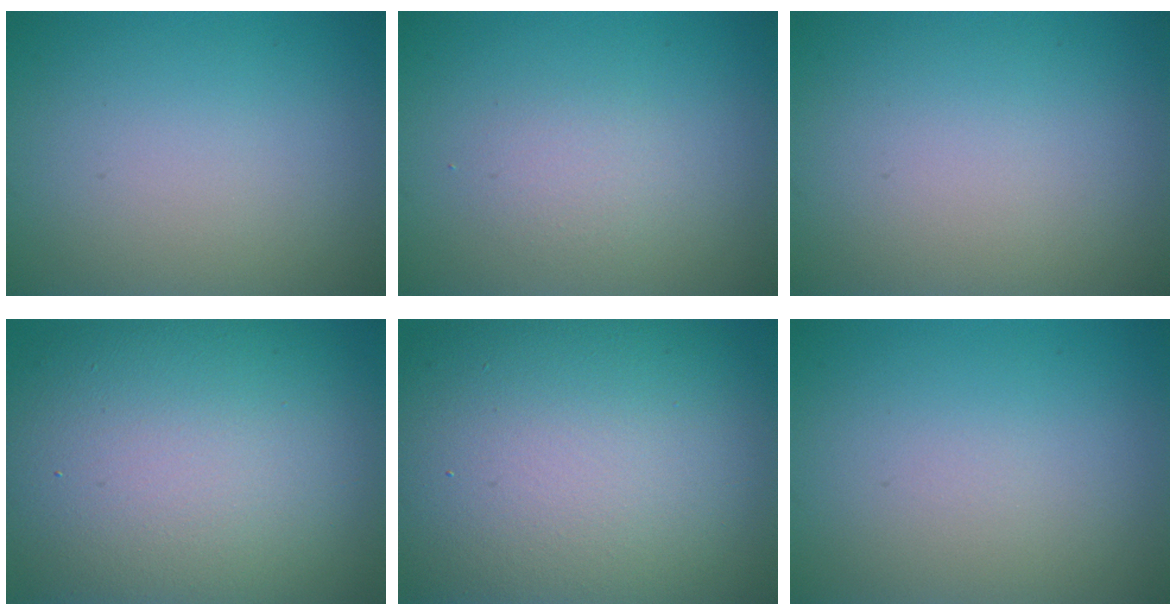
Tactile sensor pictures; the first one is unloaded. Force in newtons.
{"total": 1.5, "press": 1.5, "slide": 0.1}
{"total": 0.0}
{"total": 16.1, "press": 16.1, "slide": 0.7}
{"total": 18.7, "press": 18.7, "slide": 0.8}
{"total": 0.0}